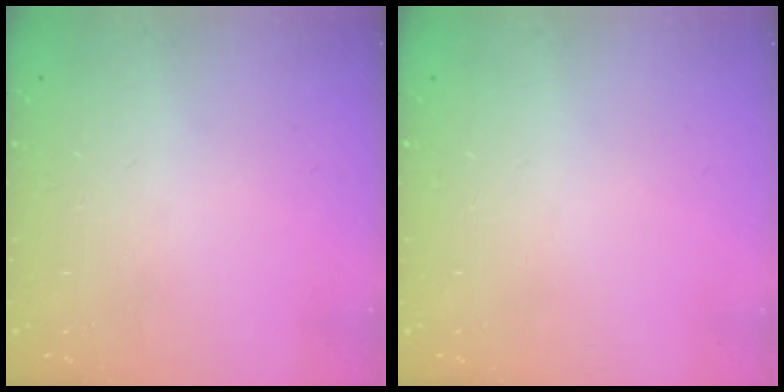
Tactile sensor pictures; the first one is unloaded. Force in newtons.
{"total": 0.0}